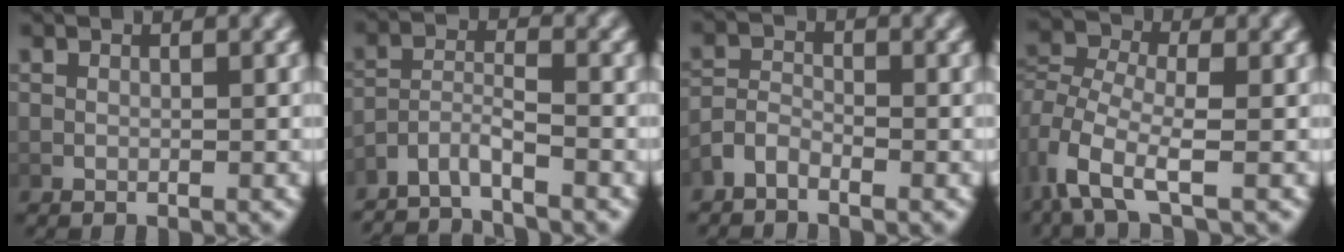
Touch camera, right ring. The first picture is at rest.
{"total": 6.3, "force": [-5.5, 2.6, 1.7], "torque": [-0.035, -0.022, -0.089]}
{"total": 2.3, "force": [-1.6, 1.4, 0.9], "torque": [-0.022, -0.008, -0.031]}
{"total": 4.4, "force": [-0.8, 2.6, 3.4], "torque": [-0.095, -0.026, -0.008]}